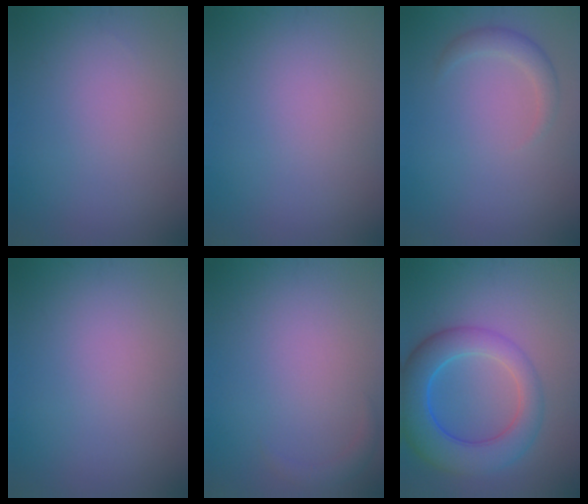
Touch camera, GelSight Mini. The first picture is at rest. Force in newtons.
{"total": 0.0}
{"total": 1.8, "press": 1.8, "slide": 0.2}
{"total": 0.0}
{"total": 1.1, "press": 1.1, "slide": 0.1}
{"total": 7.7, "press": 7.7, "slide": 0.4}